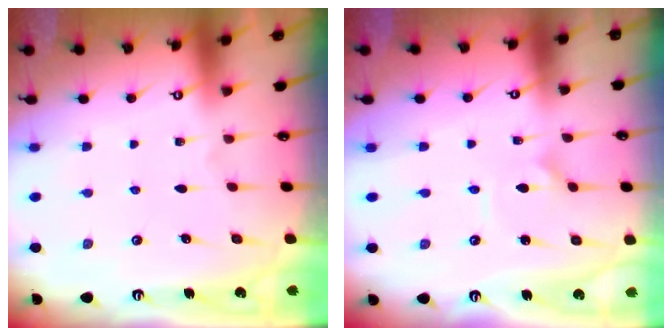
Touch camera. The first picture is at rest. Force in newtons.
{"total": 1.4, "press": 1.3, "slide": 0.6}